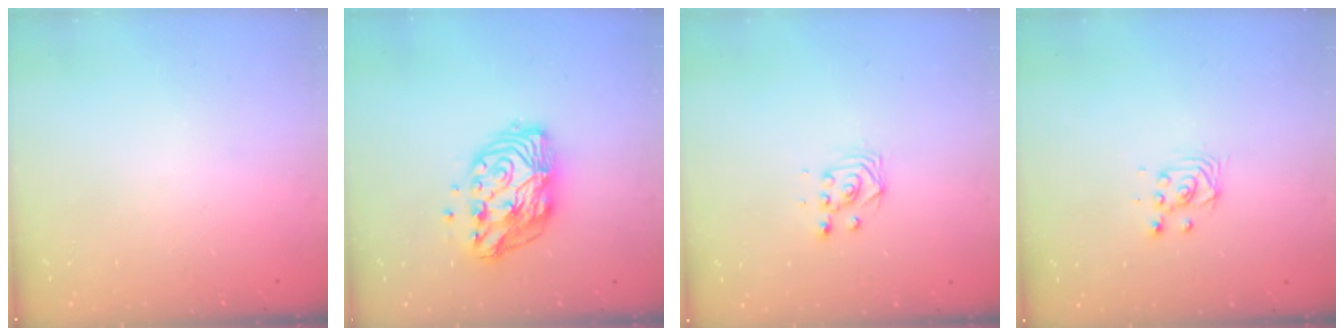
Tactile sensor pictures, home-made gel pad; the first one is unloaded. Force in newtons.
{"total": 12.6, "press": 12.6, "slide": 1.1}
{"total": 2.9, "press": 2.9, "slide": 0.1}
{"total": 3.3, "press": 3.3, "slide": 0.4}